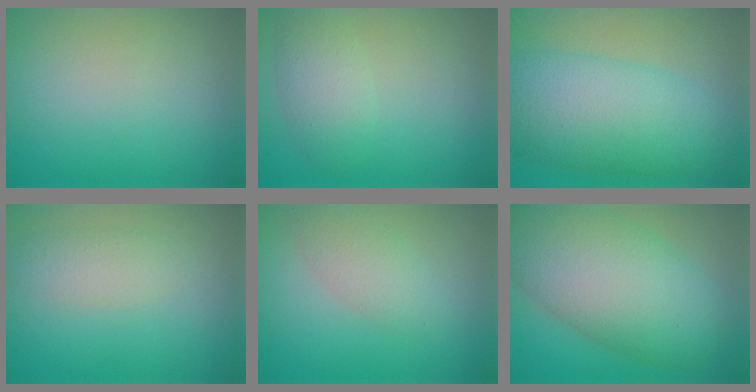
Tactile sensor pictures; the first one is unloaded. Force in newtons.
{"total": 2.9, "press": 2.9, "slide": 0.0}
{"total": 10.0, "press": 10.0, "slide": 0.3}
{"total": 2.1, "press": 2.1, "slide": 0.1}
{"total": 2.9, "press": 2.9, "slide": 0.1}
{"total": 11.8, "press": 11.8, "slide": 0.7}